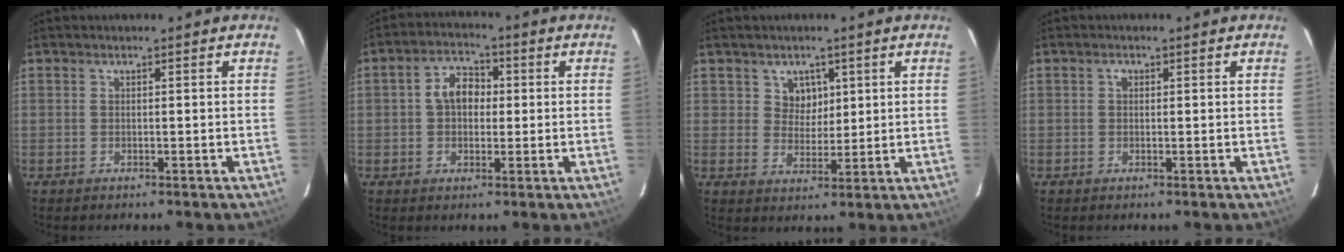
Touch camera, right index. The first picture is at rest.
{"total": 6.3, "force": [0.6, 4.6, 4.2], "torque": [-0.075, 0.022, 0.010]}
{"total": 4.4, "force": [2.0, 3.8, 1.0], "torque": [-0.011, 0.006, 0.040]}
{"total": 0.9, "force": [0.2, 0.7, 0.4], "torque": [-0.007, 0.005, 0.002]}